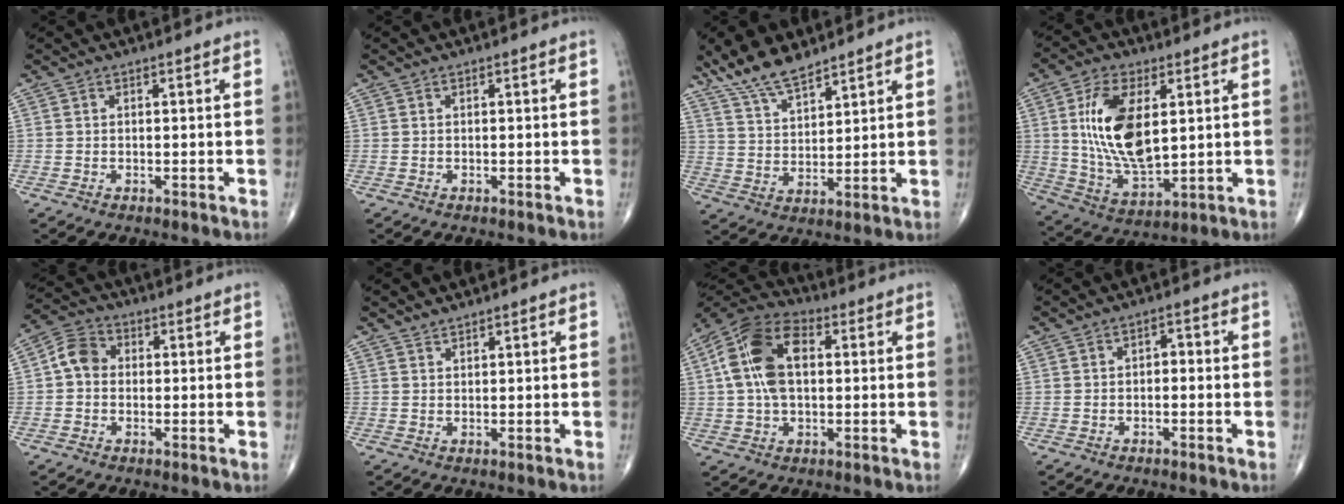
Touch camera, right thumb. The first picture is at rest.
{"total": 0.0}
{"total": 9.5, "force": [7.8, 3.0, 4.6], "torque": [-0.075, -0.040, 0.156]}
{"total": 16.1, "force": [3.3, 8.0, 13.6], "torque": [-0.250, -0.019, 0.070]}
{"total": 5.5, "force": [0.1, 4.5, 3.2], "torque": [-0.050, 0.018, -0.009]}
{"total": 1.0, "force": [1.0, 0.1, 0.0], "torque": [0.001, -0.008, 0.020]}
{"total": 14.2, "force": [2.2, 8.1, 11.4], "torque": [-0.220, 0.026, 0.032]}
{"total": 2.0, "force": [-0.2, 1.2, 1.5], "torque": [-0.011, 0.011, -0.010]}